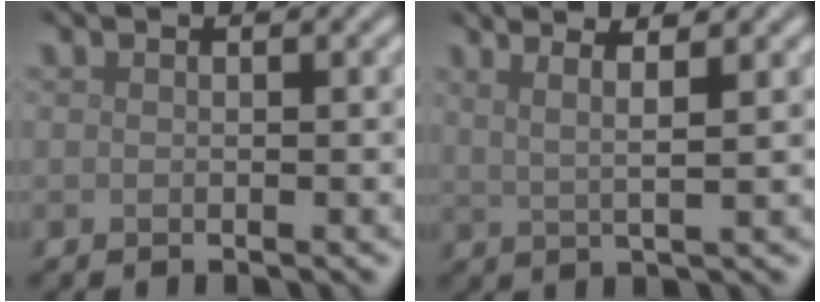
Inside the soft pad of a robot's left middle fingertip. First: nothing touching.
{"total": 4.5, "force": [2.8, 1.3, 3.3], "torque": [-0.039, 0.018, 0.018]}